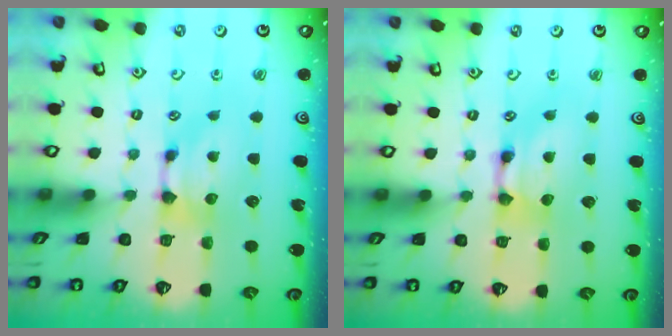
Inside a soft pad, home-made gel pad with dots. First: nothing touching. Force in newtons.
{"total": 2.1, "press": 2.1, "slide": 0.1}